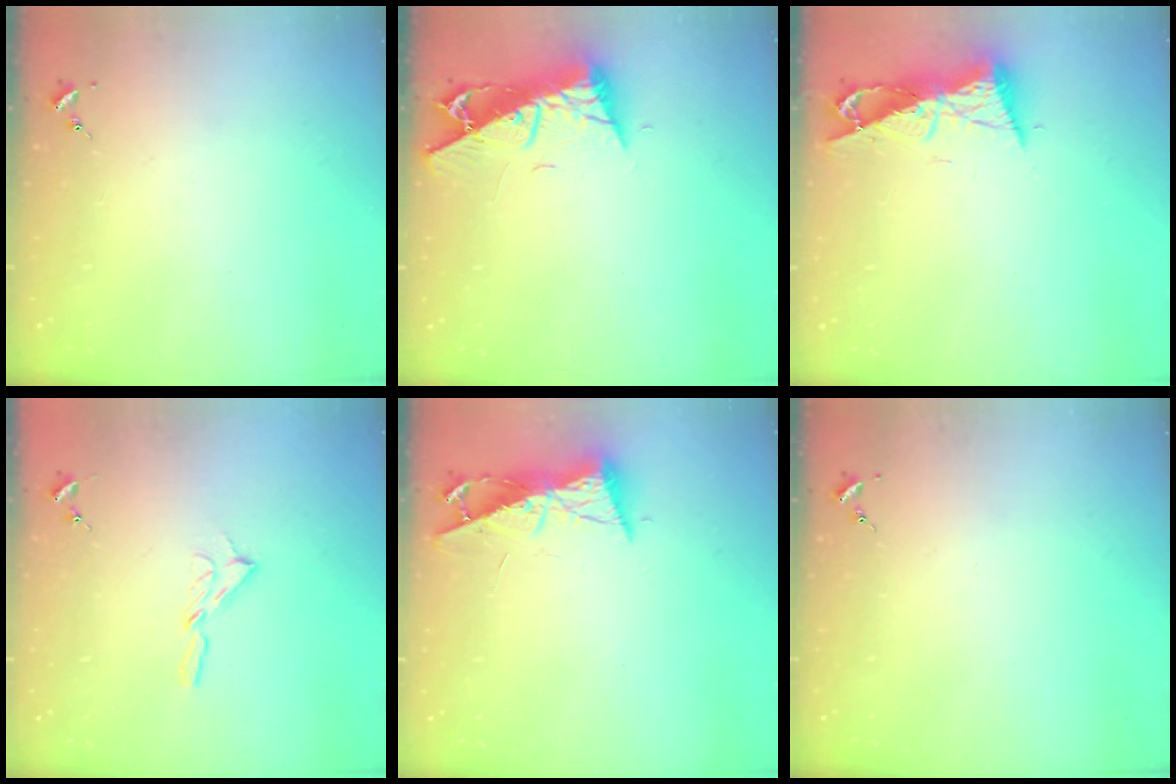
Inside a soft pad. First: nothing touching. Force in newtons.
{"total": 9.6, "press": 9.5, "slide": 1.2}
{"total": 9.0, "press": 9.0, "slide": 0.8}
{"total": 4.7, "press": 4.7, "slide": 0.6}
{"total": 8.7, "press": 8.7, "slide": 0.8}
{"total": 0.0}